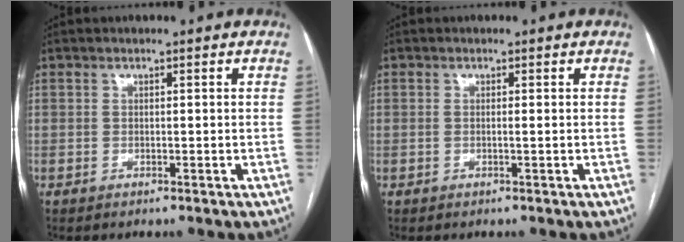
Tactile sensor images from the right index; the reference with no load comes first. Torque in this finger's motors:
{"motor_torque": [-0.09, 0.00, -0.05, 0.00]}